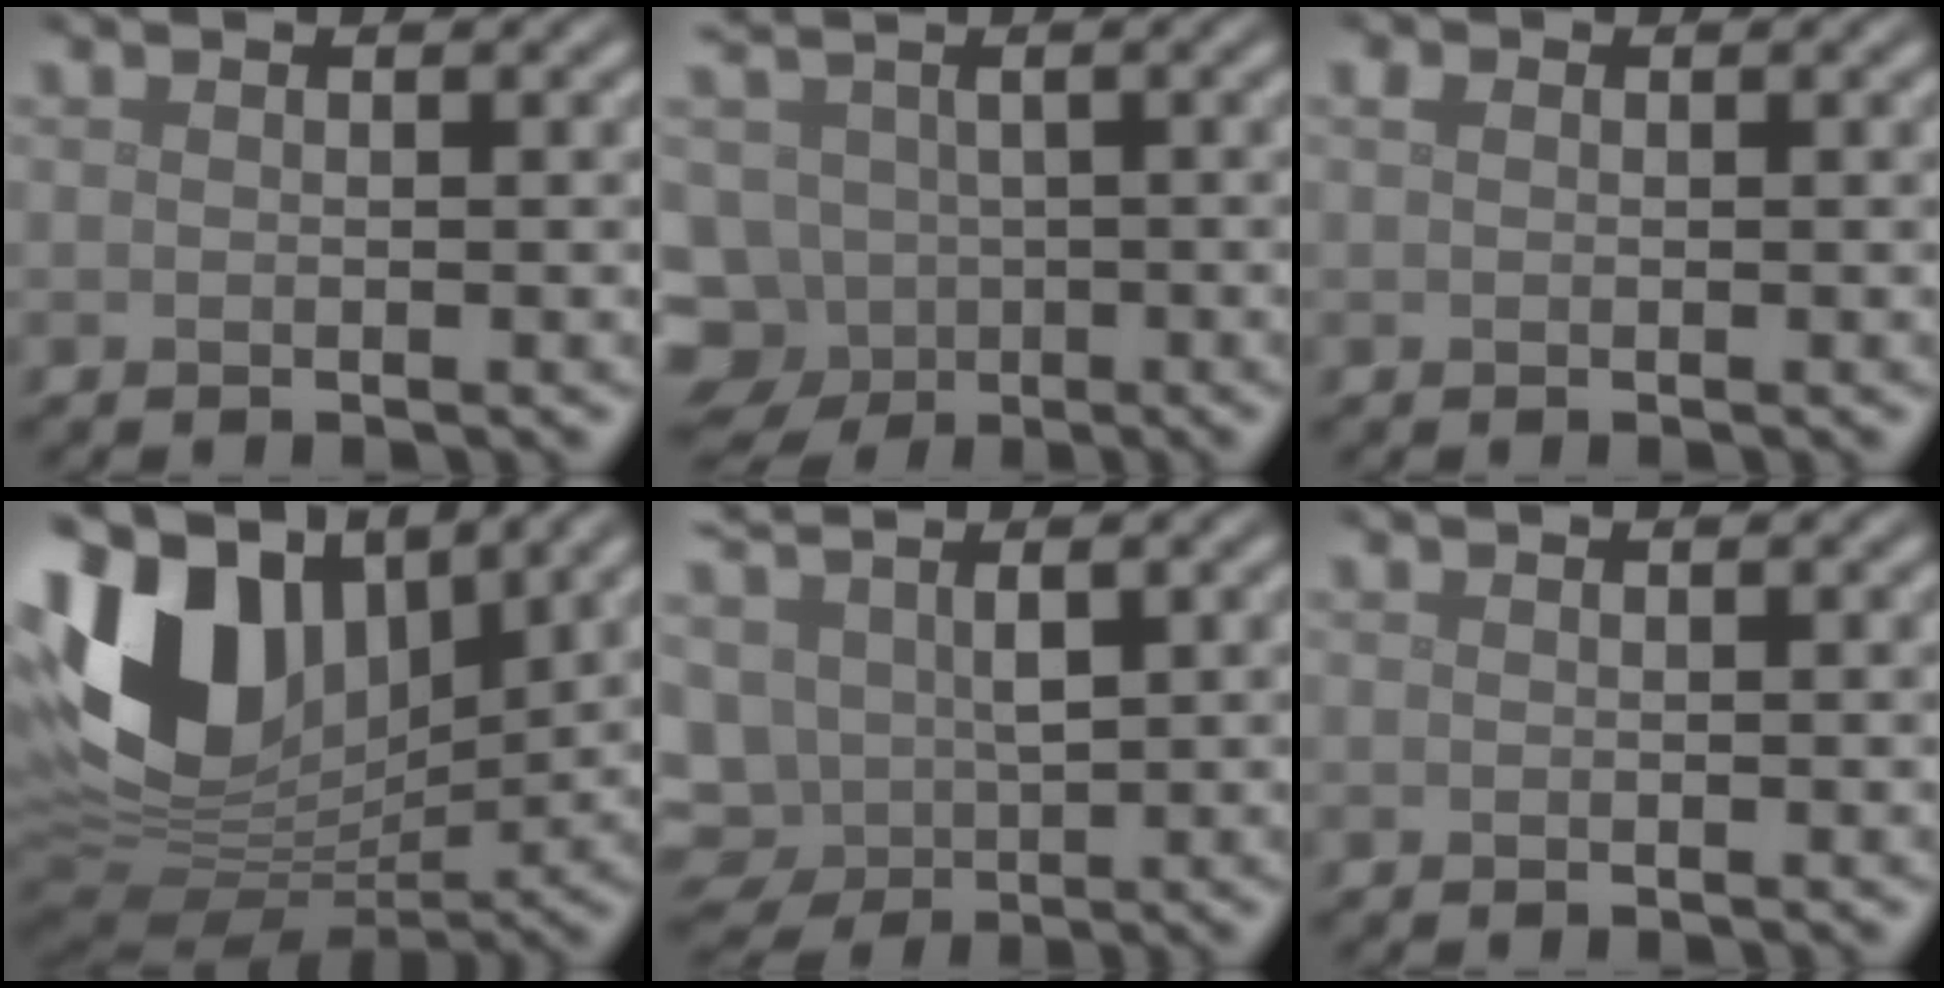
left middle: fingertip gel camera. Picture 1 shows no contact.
{"total": 7.8, "force": [-3.3, 6.4, 3.1], "torque": [-0.077, -0.013, -0.046]}
{"total": 0.7, "force": [0.2, 0.6, 0.3], "torque": [-0.006, 0.002, 0.001]}
{"total": 14.4, "force": [4.7, 9.2, 9.9], "torque": [-0.220, 0.019, 0.084]}
{"total": 7.0, "force": [-0.3, 5.0, 4.9], "torque": [-0.107, -0.015, 0.010]}
{"total": 0.0}